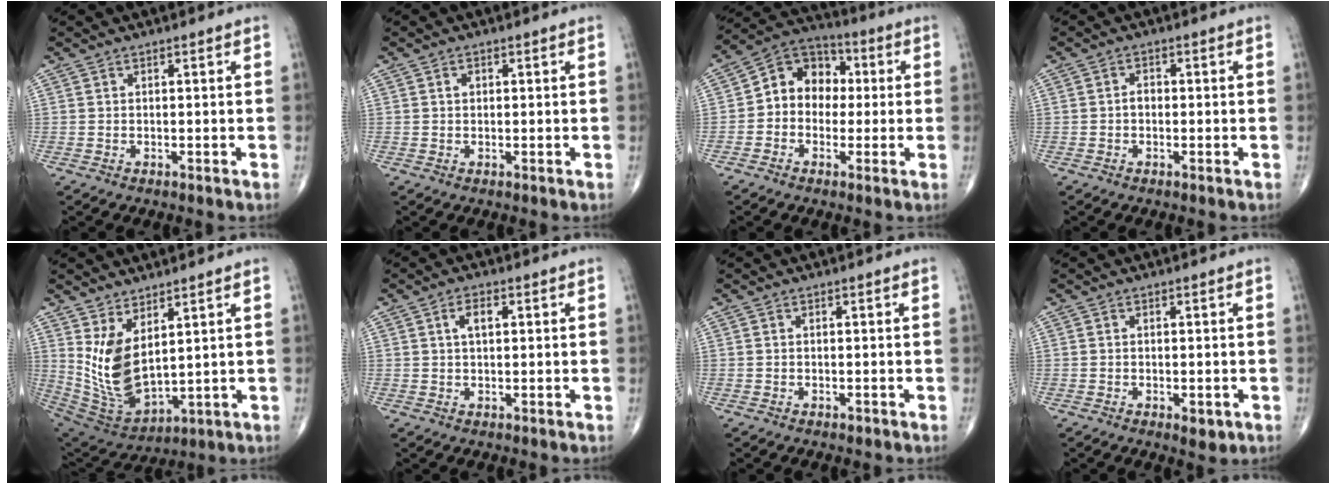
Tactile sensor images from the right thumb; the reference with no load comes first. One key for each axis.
{"total": 1.3, "fx": 0.3, "fy": 1.0, "fz": 0.8, "tx": -0.010, "ty": 0.003, "tz": 0.005}
{"total": 10.7, "fx": 0.3, "fy": 8.7, "fz": 6.1, "tx": -0.058, "ty": 0.034, "tz": -0.010}
{"total": 1.5, "fx": -0.4, "fy": 1.1, "fz": 1.0, "tx": -0.007, "ty": 0.005, "tz": -0.010}
{"total": 12.7, "fx": 4.0, "fy": 6.2, "fz": 10.3, "tx": -0.192, "ty": -0.038, "tz": 0.103}
{"total": 3.3, "fx": 0.9, "fy": 1.7, "fz": 2.7, "tx": -0.047, "ty": 0.004, "tz": 0.016}
{"total": 0.6, "fx": -0.4, "fy": 0.3, "fz": 0.4, "tx": -0.004, "ty": -0.001, "tz": -0.007}
{"total": 2.8, "fx": -1.0, "fy": 1.3, "fz": 2.2, "tx": -0.024, "ty": -0.003, "tz": -0.010}